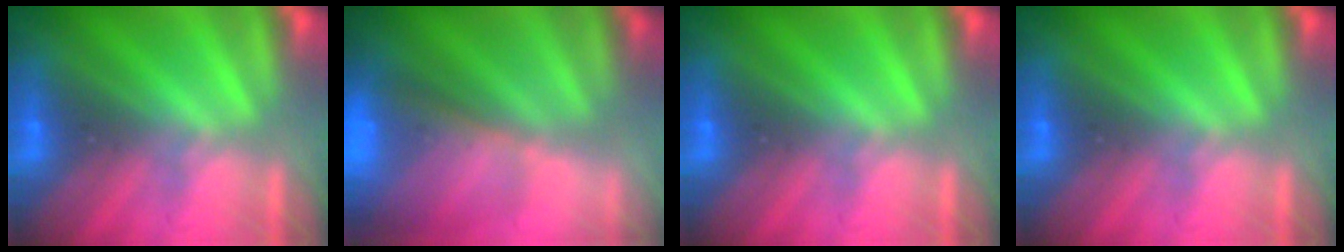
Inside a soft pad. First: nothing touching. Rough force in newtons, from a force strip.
{"total": 7.8}
{"total": 0.0}
{"total": 0.0}